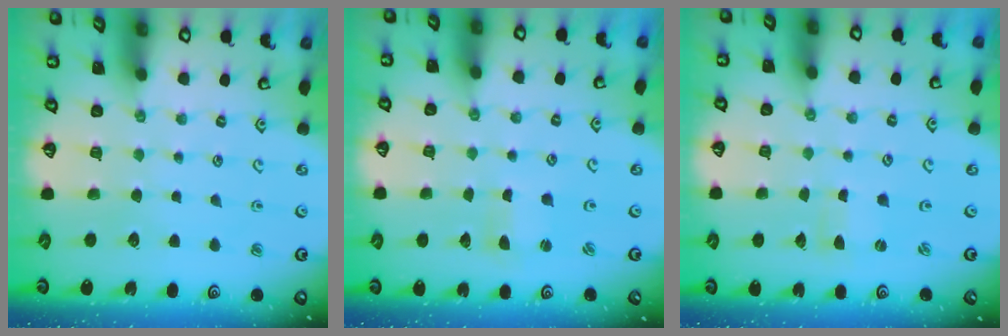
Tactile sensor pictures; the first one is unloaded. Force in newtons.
{"total": 1.7, "press": 1.6, "slide": 0.3}
{"total": 0.9, "press": 0.9, "slide": 0.0}